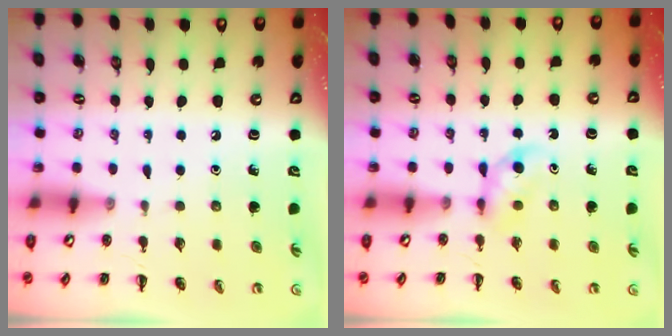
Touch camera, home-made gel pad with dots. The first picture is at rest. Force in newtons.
{"total": 3.8, "press": 3.5, "slide": 1.4}